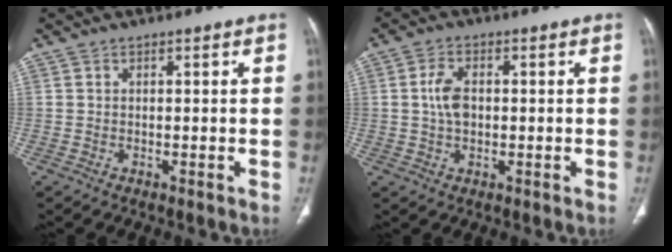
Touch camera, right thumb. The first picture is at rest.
{"total": 5.1, "force": [0.3, 3.1, 4.0], "torque": [-0.081, 0.005, 0.004]}